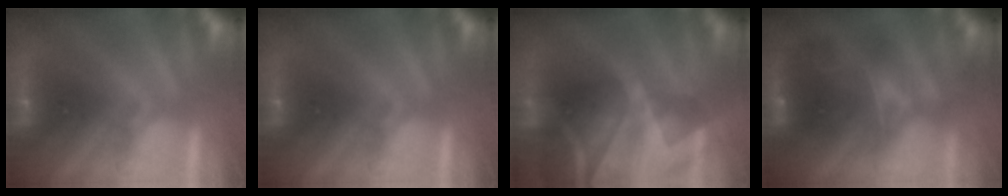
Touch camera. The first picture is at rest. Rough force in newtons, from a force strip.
{"total": 0.0}
{"total": 7.6}
{"total": 10.5}